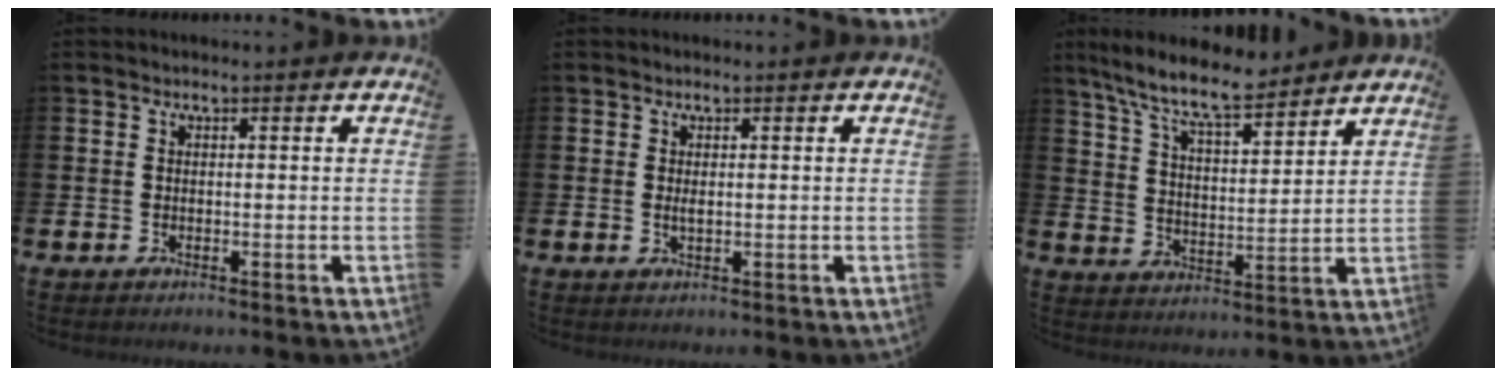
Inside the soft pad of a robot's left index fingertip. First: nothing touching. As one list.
[{"total": 0.9, "force": [0.2, 0.3, 0.8], "torque": [-0.009, -0.002, 0.002]}, {"total": 9.5, "force": [8.5, 1.6, 3.9], "torque": [-0.104, -0.041, 0.155]}]